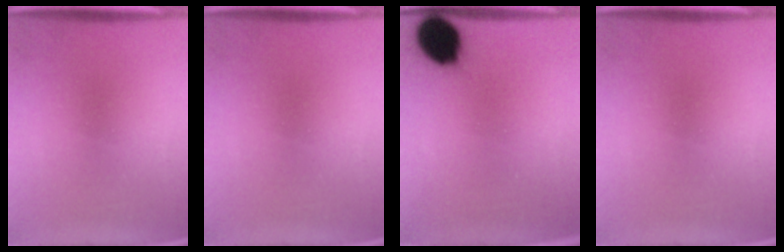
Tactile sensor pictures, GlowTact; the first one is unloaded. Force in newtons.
{"total": 0.0}
{"total": 11.4}
{"total": 0.0}